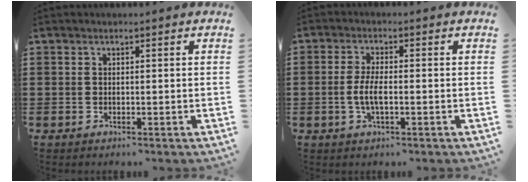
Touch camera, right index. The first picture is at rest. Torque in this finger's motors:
{"motor_torque": [2.14, 0.00, 0.25, 0.12]}